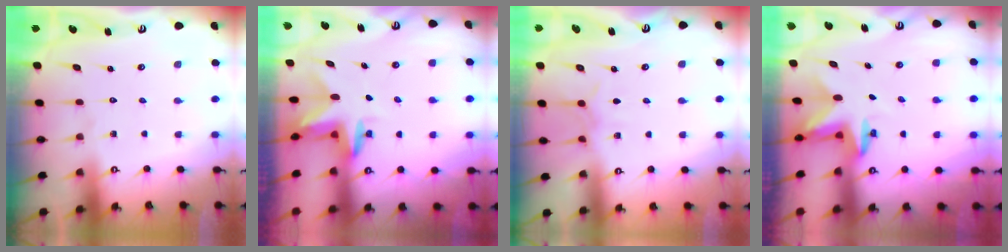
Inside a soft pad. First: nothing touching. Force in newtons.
{"total": 3.0, "press": 3.0, "slide": 0.2}
{"total": 4.6, "press": 4.6, "slide": 0.6}
{"total": 2.4, "press": 2.3, "slide": 0.4}